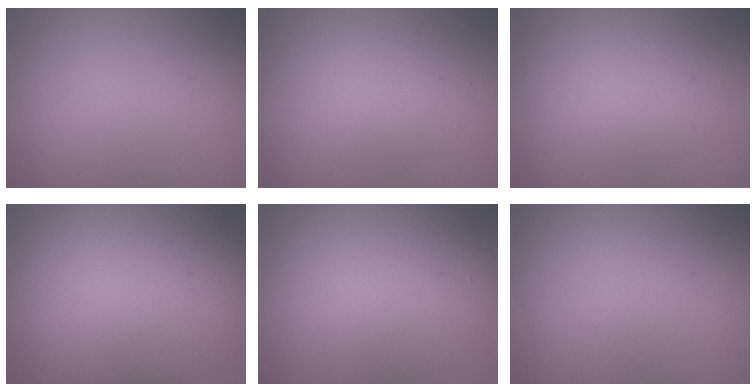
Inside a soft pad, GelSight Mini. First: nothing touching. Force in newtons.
{"total": 2.6, "press": 2.6, "slide": 0.2}
{"total": 3.2, "press": 3.2, "slide": 0.1}
{"total": 12.1, "press": 12.0, "slide": 0.9}
{"total": 7.8, "press": 7.7, "slide": 0.5}
{"total": 0.0}